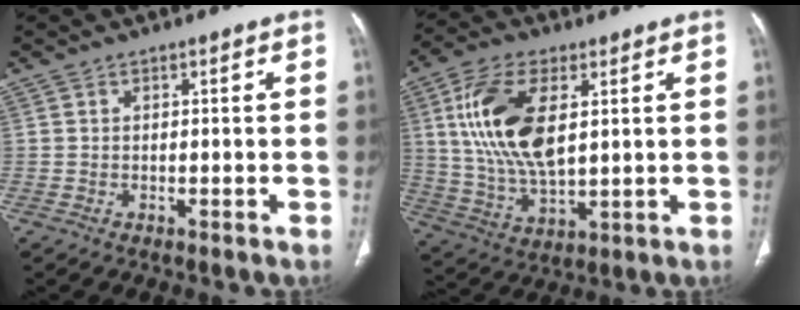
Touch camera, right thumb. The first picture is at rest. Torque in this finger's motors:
{"motor_torque": [0.46, 4.55, 1.61, 0.31, 0.63]}